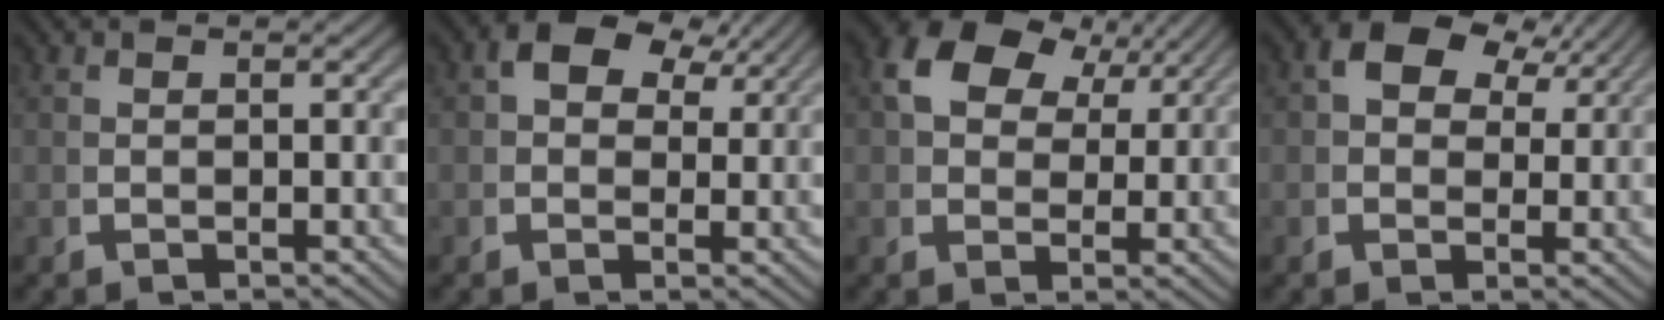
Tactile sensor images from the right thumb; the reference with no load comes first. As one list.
[{"total": 4.7, "force": [2.7, 2.6, 2.9], "torque": [-0.056, 0.008, 0.040]}, {"total": 7.2, "force": [3.4, 4.7, 4.3], "torque": [-0.091, -0.006, 0.063]}, {"total": 5.5, "force": [3.0, 3.0, 3.4], "torque": [-0.062, 0.011, 0.046]}]